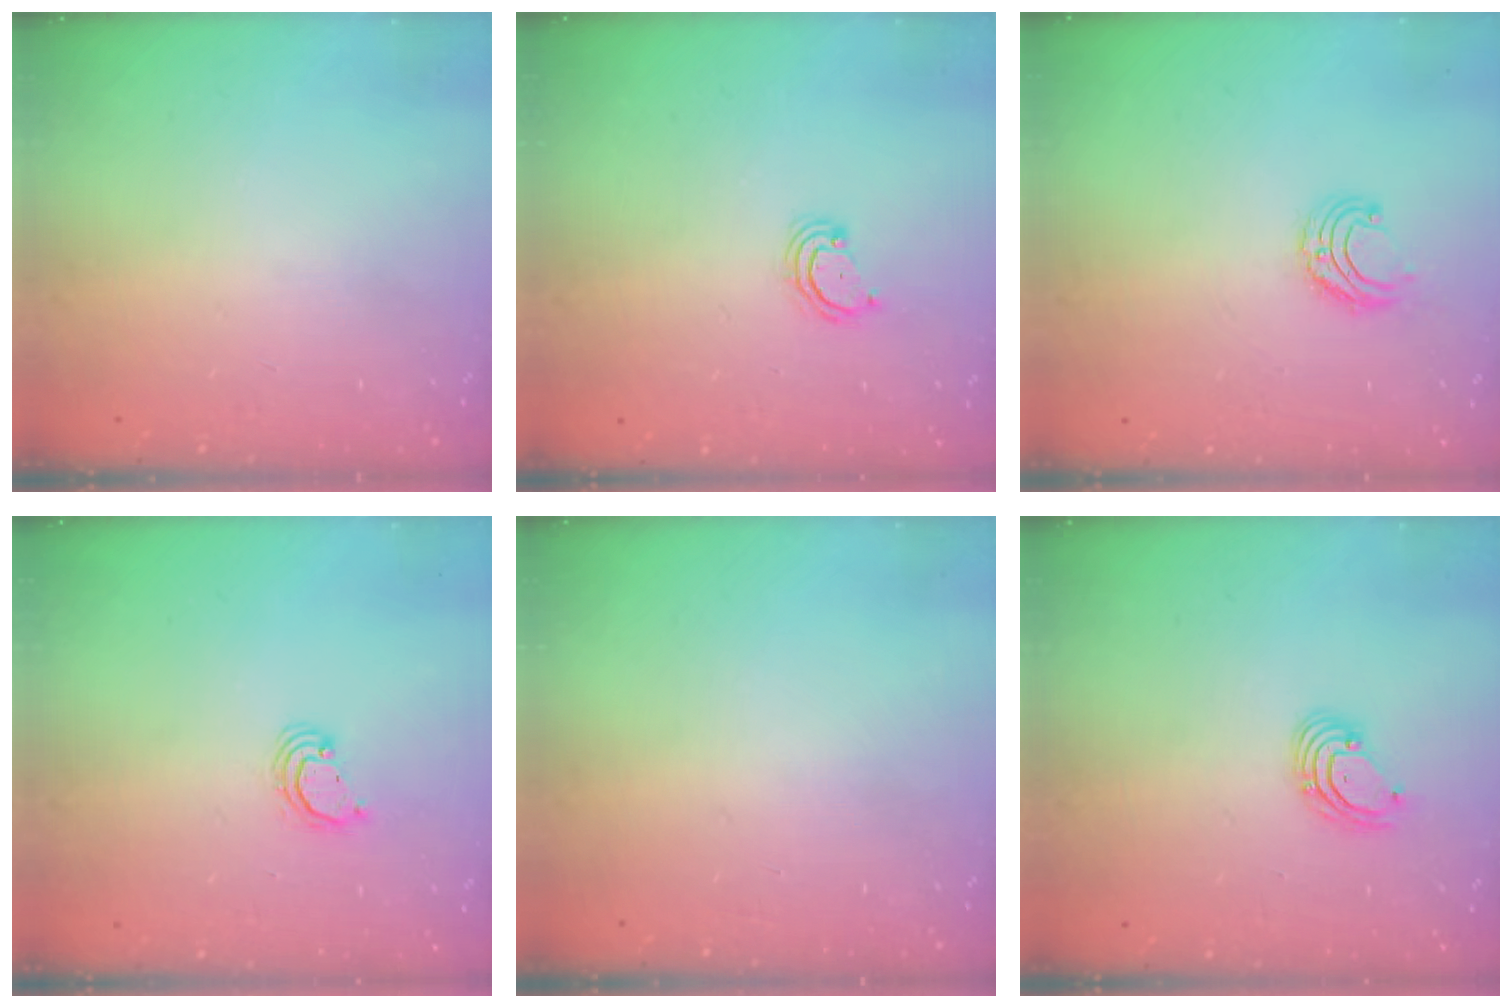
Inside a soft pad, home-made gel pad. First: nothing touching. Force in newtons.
{"total": 2.9, "press": 2.9, "slide": 0.3}
{"total": 6.3, "press": 6.3, "slide": 0.5}
{"total": 2.8, "press": 2.8, "slide": 0.2}
{"total": 0.0}
{"total": 2.6, "press": 2.6, "slide": 0.1}